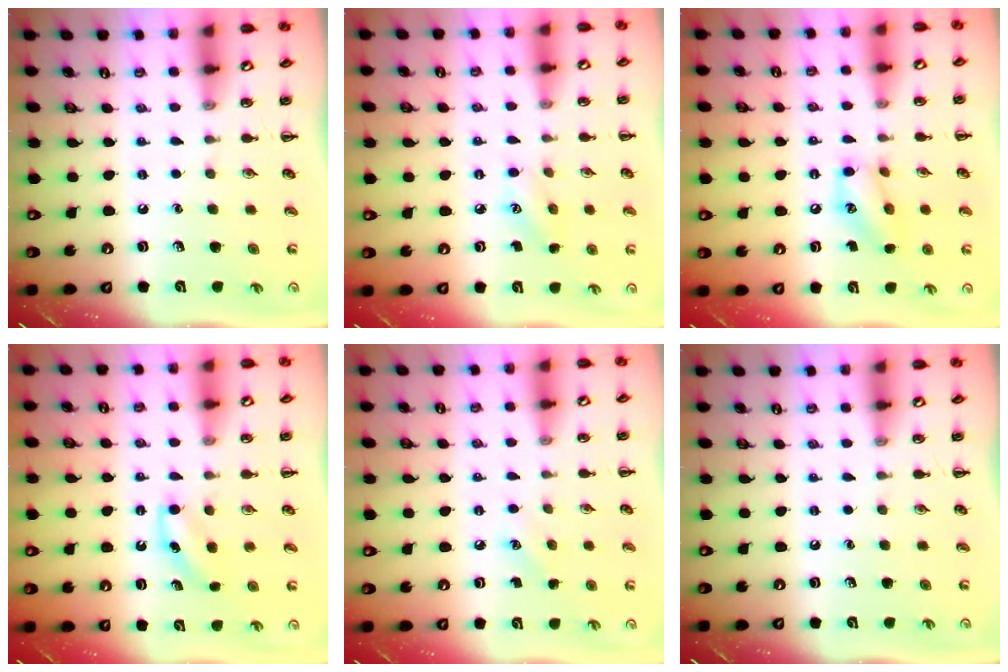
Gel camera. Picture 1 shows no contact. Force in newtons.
{"total": 6.2, "press": 5.9, "slide": 1.6}
{"total": 11.6, "press": 11.4, "slide": 2.1}
{"total": 5.1, "press": 4.9, "slide": 1.3}
{"total": 6.2, "press": 5.9, "slide": 1.8}
{"total": 0.0}